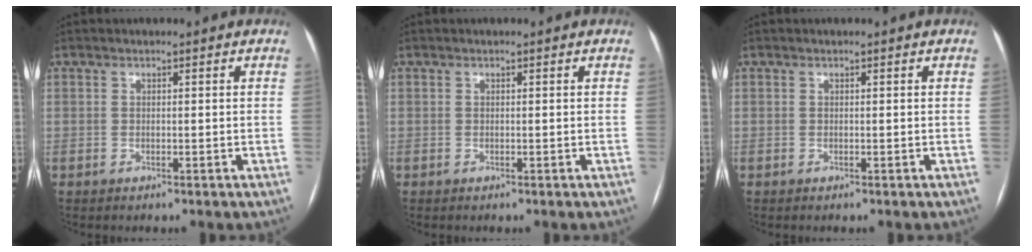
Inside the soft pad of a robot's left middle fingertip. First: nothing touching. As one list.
[{"total": 0.0}, {"total": 0.0}]